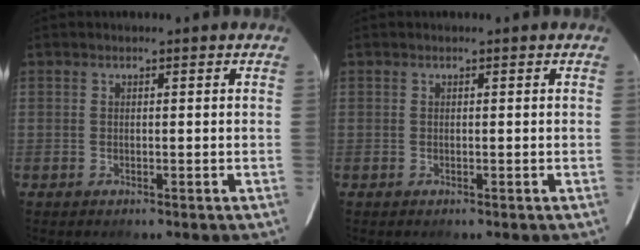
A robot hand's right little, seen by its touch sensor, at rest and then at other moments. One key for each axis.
{"total": 0.0}